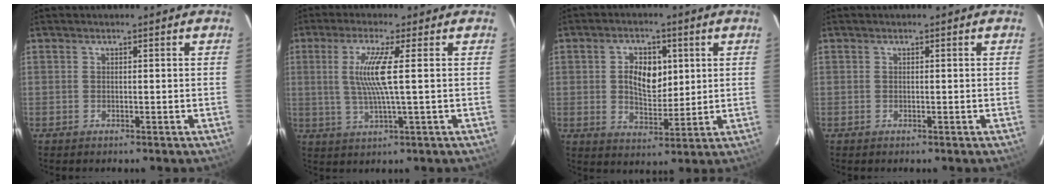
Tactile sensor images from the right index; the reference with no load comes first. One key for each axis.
{"total": 7.4, "fx": 1.0, "fy": -0.8, "fz": 7.3, "tx": -0.142, "ty": -0.008, "tz": 0.023}
{"total": 8.2, "fx": 1.7, "fy": 5.0, "fz": 6.2, "tx": -0.111, "ty": 0.010, "tz": 0.033}
{"total": 0.0}